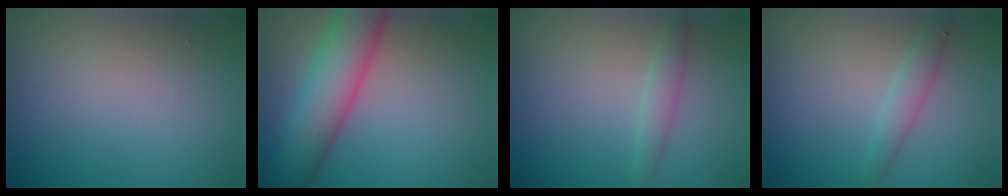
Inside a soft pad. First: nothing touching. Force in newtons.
{"total": 8.1, "press": 8.1, "slide": 0.5}
{"total": 1.6, "press": 1.6, "slide": 0.1}
{"total": 1.6, "press": 1.6, "slide": 0.0}